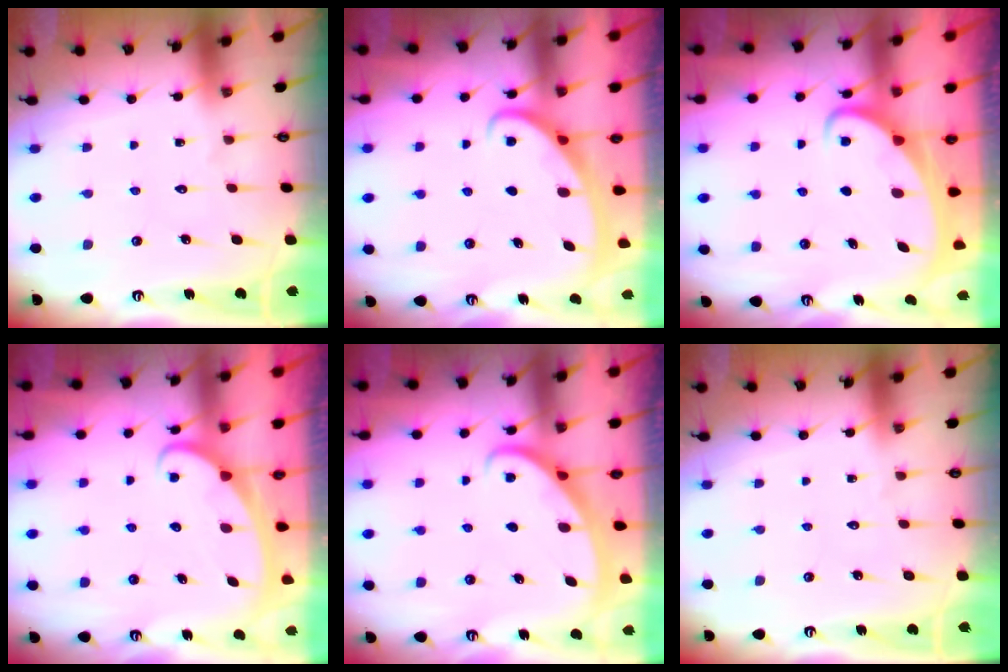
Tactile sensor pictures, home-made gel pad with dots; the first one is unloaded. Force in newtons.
{"total": 2.8, "press": 2.8, "slide": 0.3}
{"total": 2.7, "press": 2.7, "slide": 0.3}
{"total": 2.3, "press": 2.3, "slide": 0.3}
{"total": 3.0, "press": 3.0, "slide": 0.1}
{"total": 0.0}